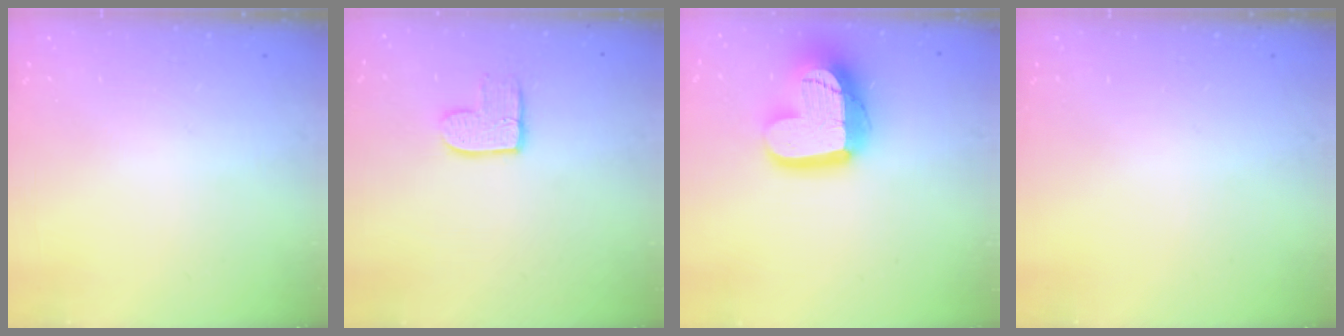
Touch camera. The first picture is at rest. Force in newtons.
{"total": 9.7, "press": 9.6, "slide": 0.7}
{"total": 19.5, "press": 19.4, "slide": 1.4}
{"total": 0.0}